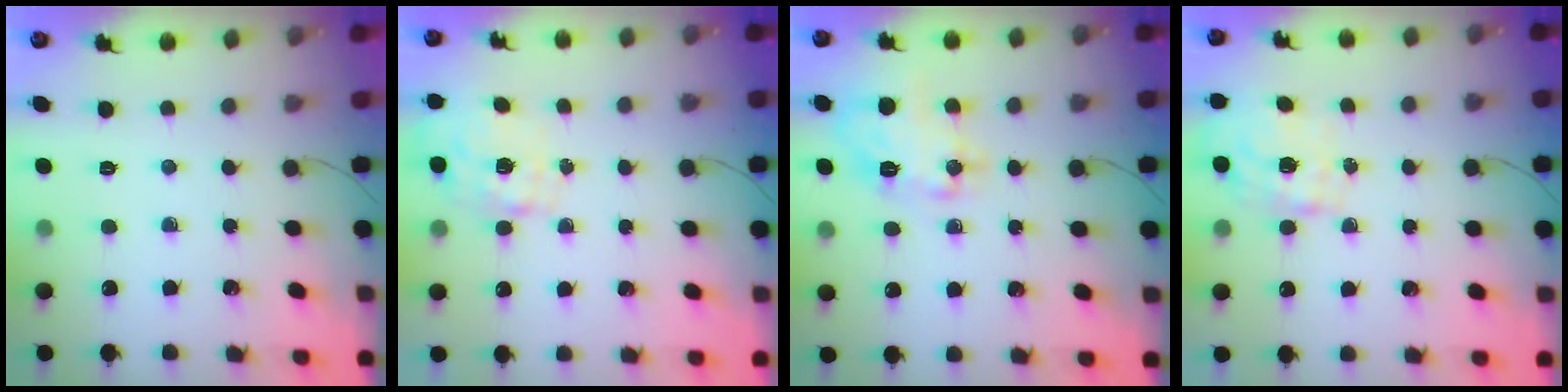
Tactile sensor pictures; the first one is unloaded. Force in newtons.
{"total": 9.4, "press": 9.4, "slide": 1.1}
{"total": 13.1, "press": 13.0, "slide": 0.9}
{"total": 1.0, "press": 0.8, "slide": 0.6}